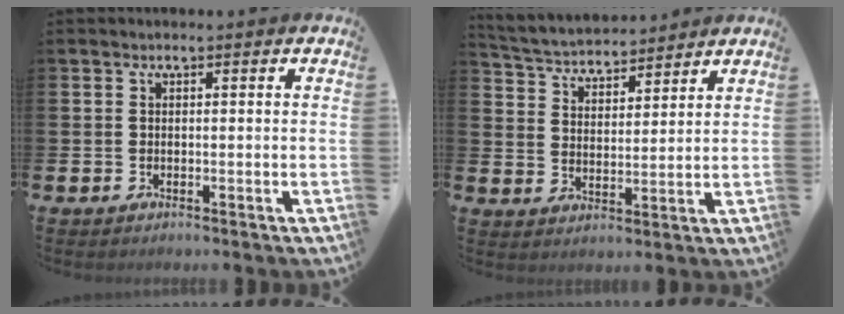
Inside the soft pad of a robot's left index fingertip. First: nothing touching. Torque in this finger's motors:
{"motor_torque": [0.19, -0.19, 0.14, 0.10]}